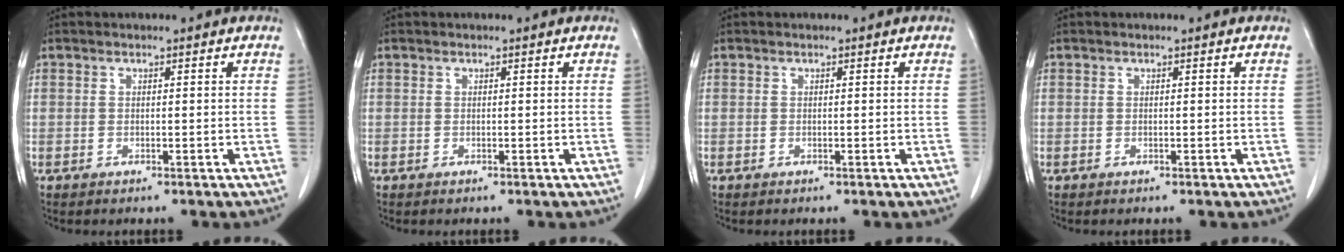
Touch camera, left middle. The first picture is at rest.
{"total": 0.0}
{"total": 0.0}
{"total": 0.0}